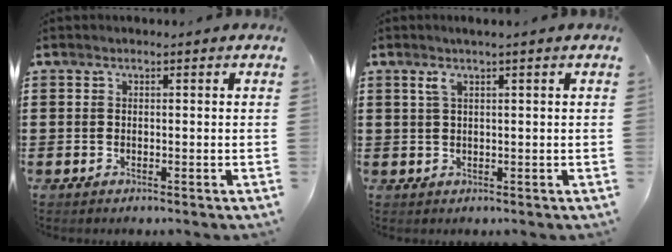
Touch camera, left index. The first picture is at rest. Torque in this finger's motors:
{"motor_torque": [0.72, -0.80, 0.22, 0.08]}